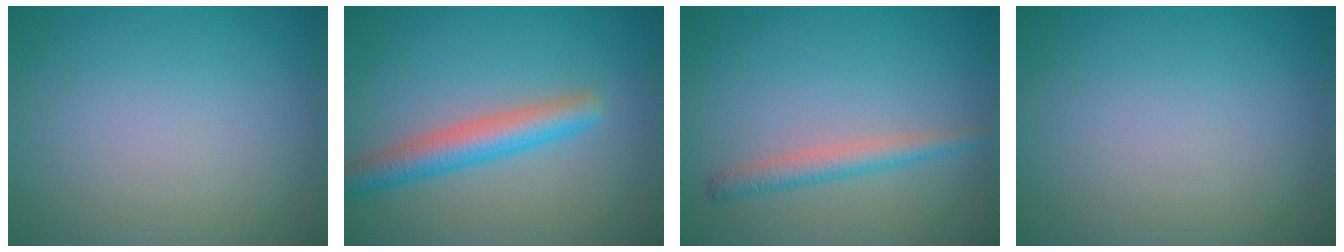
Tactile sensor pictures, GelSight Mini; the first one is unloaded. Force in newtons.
{"total": 4.1, "press": 4.1, "slide": 0.1}
{"total": 2.2, "press": 2.2, "slide": 0.1}
{"total": 0.0}